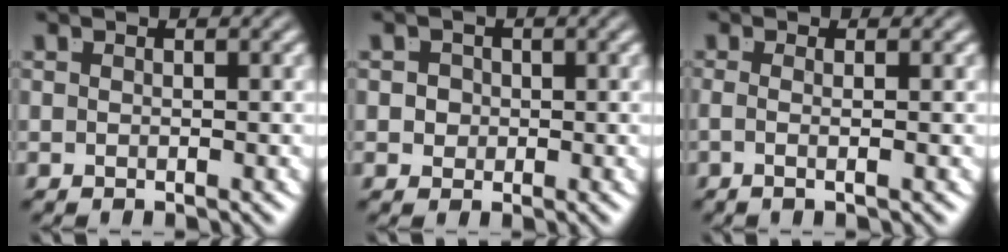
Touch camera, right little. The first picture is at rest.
{"total": 1.8, "force": [0.0, 1.7, 0.6], "torque": [-0.018, -0.009, 0.002]}
{"total": 1.8, "force": [-0.7, -0.8, 1.4], "torque": [-0.039, -0.014, -0.006]}